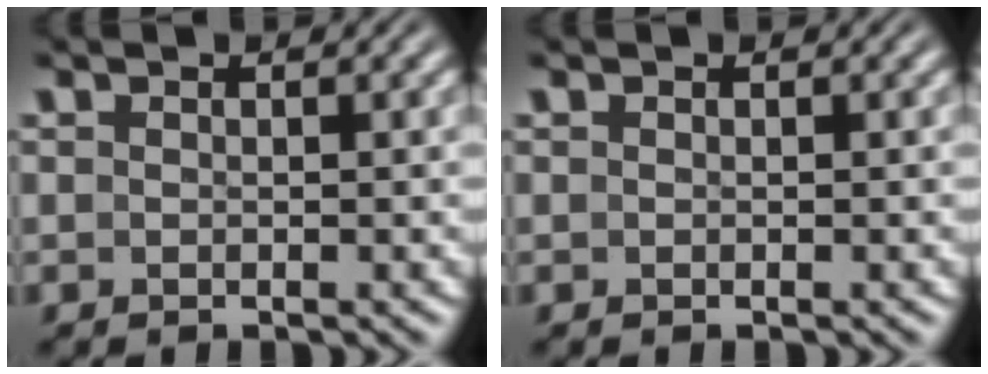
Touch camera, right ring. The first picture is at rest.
{"total": 0.0}